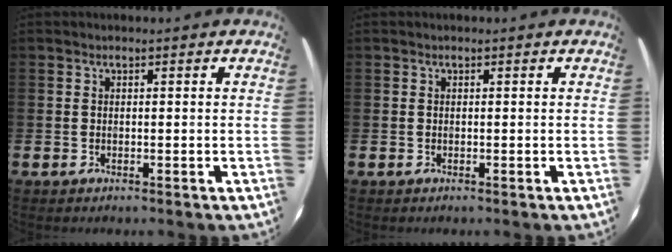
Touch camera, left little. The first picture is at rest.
{"total": 0.0}